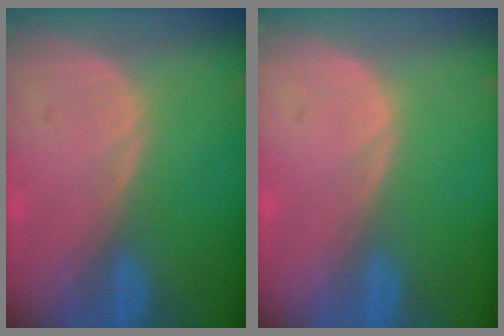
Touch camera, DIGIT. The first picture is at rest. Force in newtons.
{"total": 0.0}